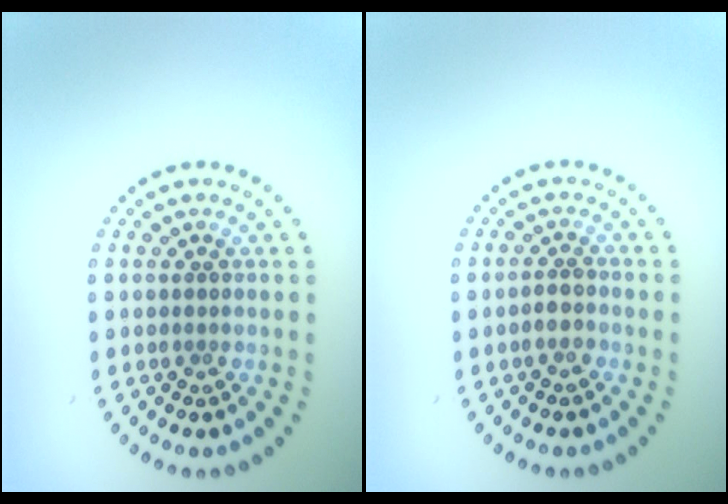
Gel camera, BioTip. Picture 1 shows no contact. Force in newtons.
{"total": 1.3, "press": 1.1, "slide": 0.6}